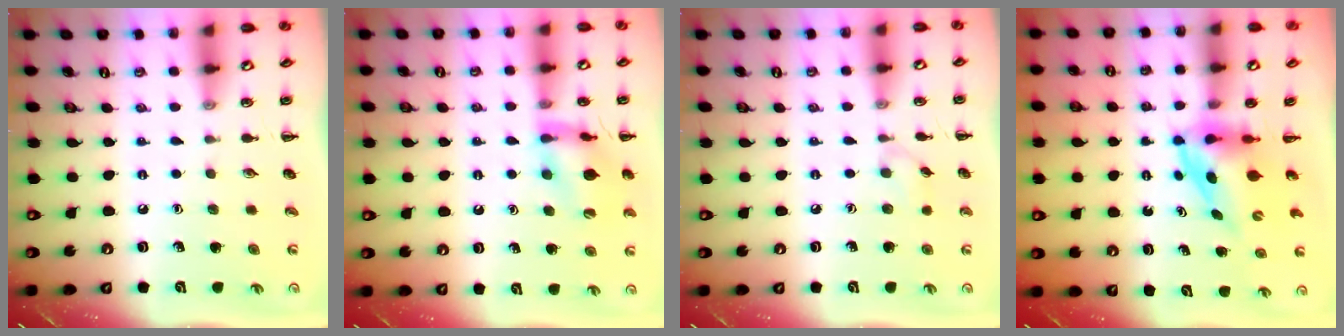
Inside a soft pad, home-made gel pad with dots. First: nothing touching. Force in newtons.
{"total": 16.0, "press": 15.8, "slide": 2.3}
{"total": 5.1, "press": 4.7, "slide": 1.7}
{"total": 3.9, "press": 3.8, "slide": 0.8}